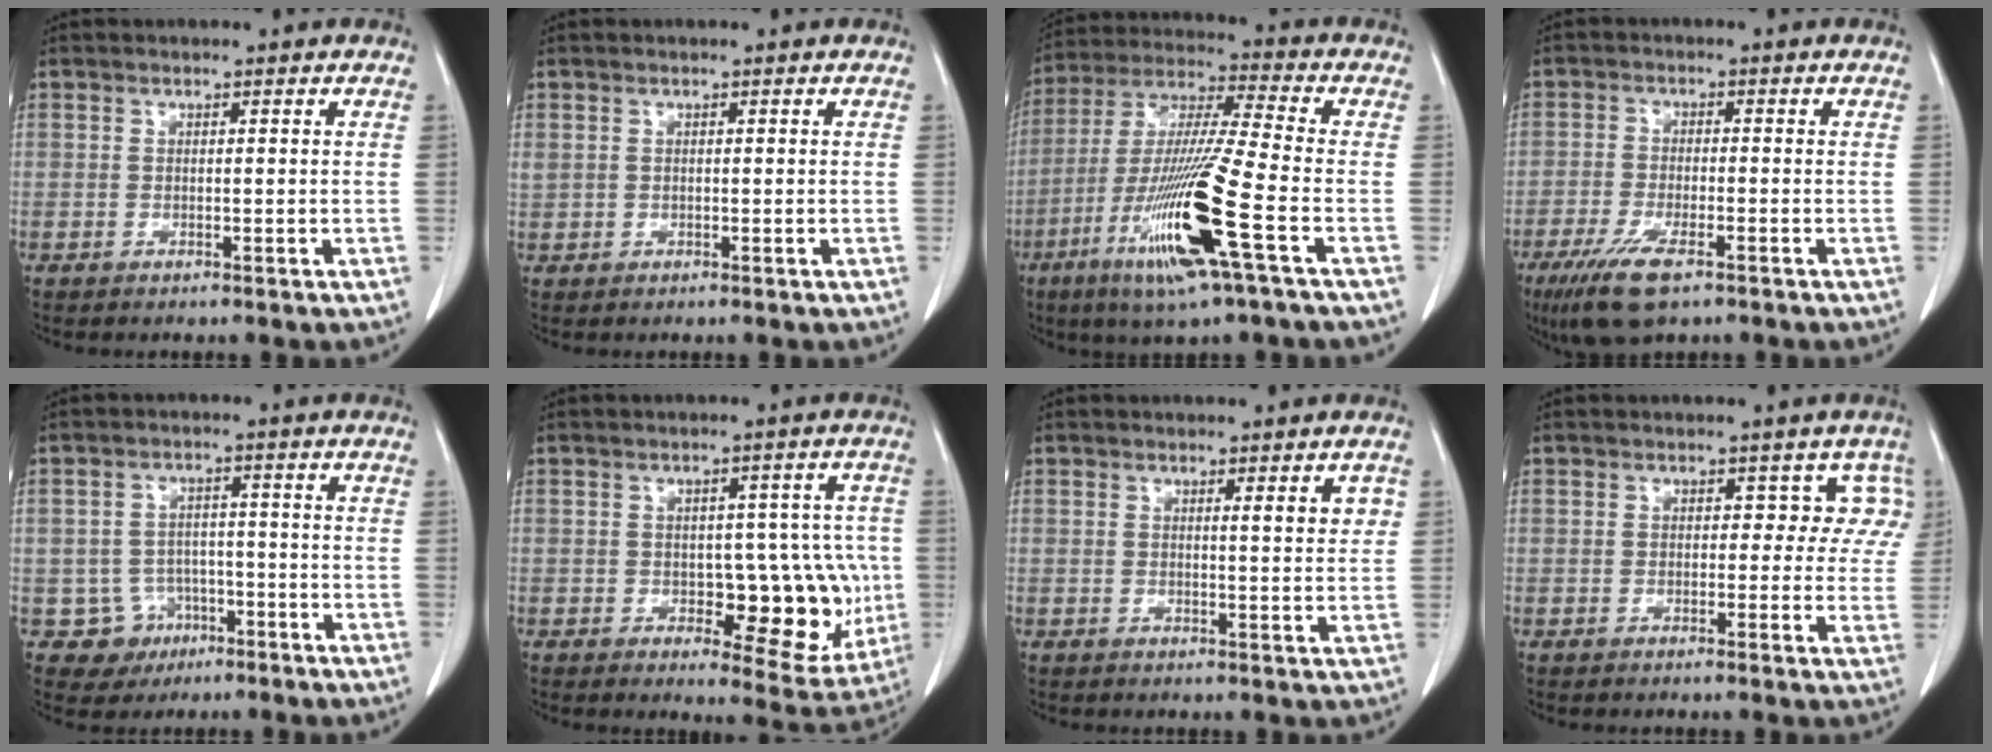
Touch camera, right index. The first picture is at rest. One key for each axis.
{"total": 1.4, "fx": 0.5, "fy": 1.1, "fz": 0.5, "tx": -0.020, "ty": 0.015, "tz": 0.016}
{"total": 17.4, "fx": -6.8, "fy": -0.5, "fz": 16.0, "tx": -0.336, "ty": -0.030, "tz": -0.133}
{"total": 7.6, "fx": -4.7, "fy": 2.1, "fz": 5.6, "tx": -0.108, "ty": -0.016, "tz": -0.080}
{"total": 5.6, "fx": -2.2, "fy": 5.1, "fz": 0.2, "tx": 0.005, "ty": 0.014, "tz": -0.028}
{"total": 11.1, "fx": -1.8, "fy": 5.5, "fz": 9.4, "tx": -0.092, "ty": 0.013, "tz": -0.009}
{"total": 3.3, "fx": 1.3, "fy": 0.4, "fz": 3.0, "tx": -0.035, "ty": -0.005, "tz": 0.017}
{"total": 4.4, "fx": 1.6, "fy": 3.1, "fz": 2.7, "tx": 0.005, "ty": 0.013, "tz": 0.008}